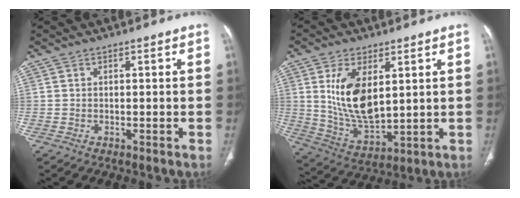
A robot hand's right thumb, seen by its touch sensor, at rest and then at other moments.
{"total": 13.2, "force": [3.5, 6.7, 10.9], "torque": [-0.195, -0.026, 0.081]}